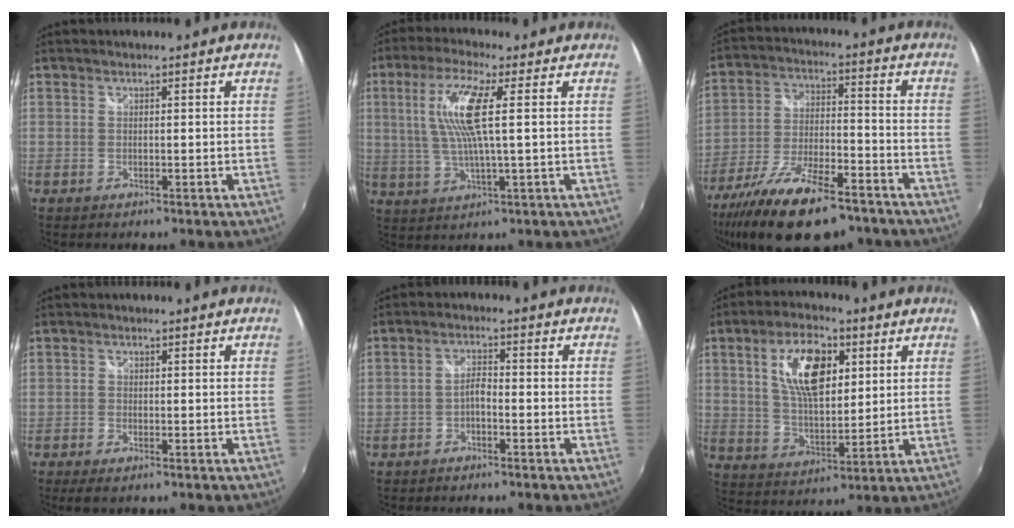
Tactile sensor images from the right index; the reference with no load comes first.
{"total": 10.3, "force": [2.1, 0.8, 10.0], "torque": [-0.197, 0.003, 0.045]}
{"total": 19.6, "force": [-13.9, 6.9, 12.0], "torque": [-0.234, -0.036, -0.230]}
{"total": 2.0, "force": [-1.4, 0.8, 1.2], "torque": [-0.031, -0.005, -0.027]}
{"total": 2.4, "force": [-1.6, 0.8, 1.5], "torque": [-0.035, 0.007, -0.030]}
{"total": 12.6, "force": [4.5, 6.1, 10.1], "torque": [-0.183, 0.014, 0.083]}